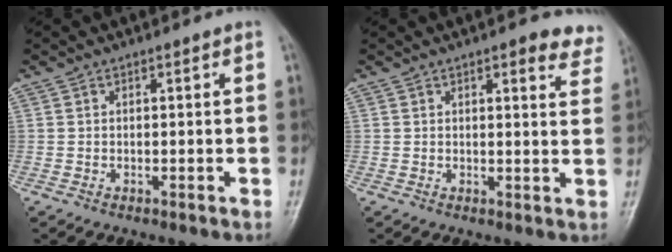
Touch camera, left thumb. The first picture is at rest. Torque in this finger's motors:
{"motor_torque": [-0.05, 0.33, 0.04, 0.09, 0.08]}